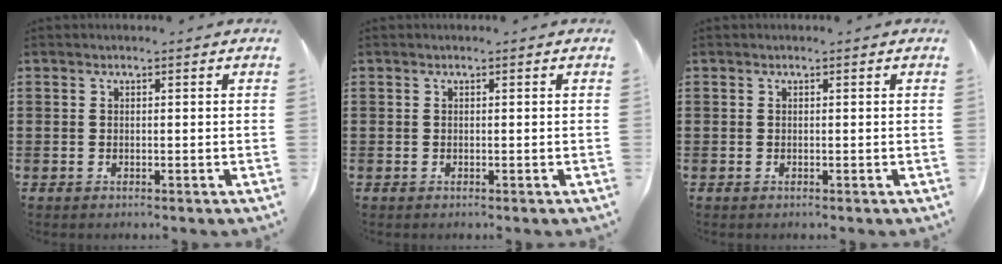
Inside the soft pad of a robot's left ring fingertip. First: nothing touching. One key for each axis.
{"total": 0.0}
{"total": 0.0}